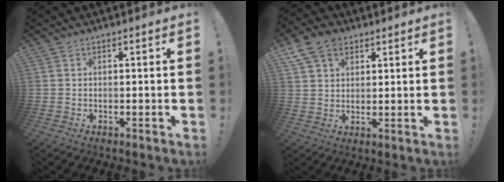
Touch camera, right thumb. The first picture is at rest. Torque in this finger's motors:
{"motor_torque": [0.25, 0.25, 0.10, 0.06, 0.01]}